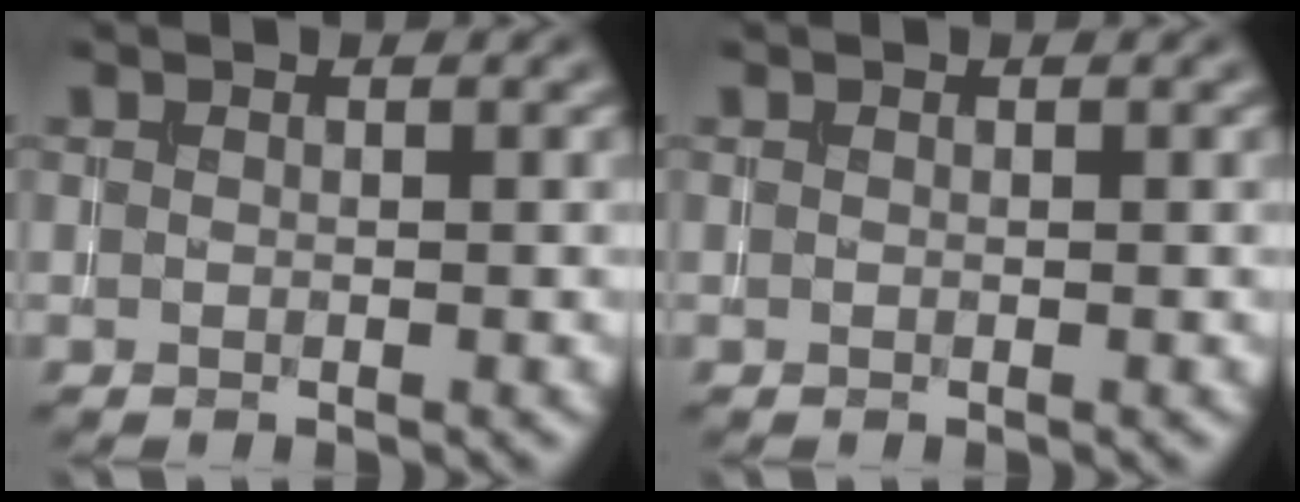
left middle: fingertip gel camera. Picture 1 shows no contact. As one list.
[{"total": 0.0}]